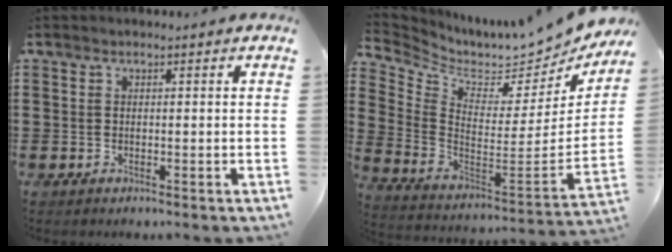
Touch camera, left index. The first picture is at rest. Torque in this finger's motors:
{"motor_torque": [0.80, -1.34, 0.23, 0.02]}